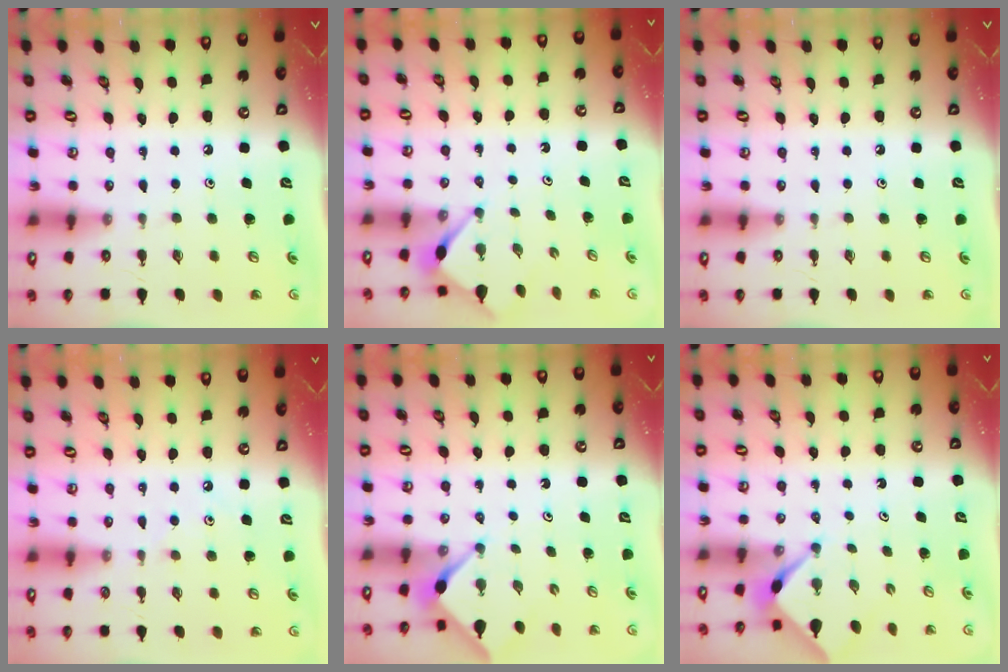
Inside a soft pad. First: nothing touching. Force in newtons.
{"total": 3.2, "press": 3.2, "slide": 0.3}
{"total": 0.0}
{"total": 3.9, "press": 3.9, "slide": 0.6}
{"total": 3.1, "press": 3.0, "slide": 0.3}
{"total": 2.8, "press": 2.8, "slide": 0.4}